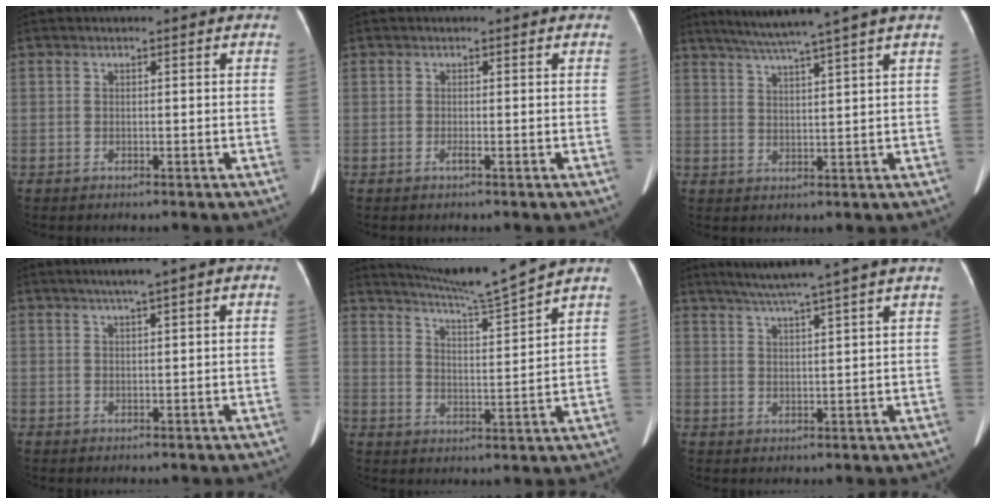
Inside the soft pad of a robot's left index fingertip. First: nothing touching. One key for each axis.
{"total": 0.6, "fx": -0.5, "fy": -0.1, "fz": 0.2, "tx": -0.009, "ty": -0.006, "tz": -0.011}
{"total": 9.2, "fx": 7.3, "fy": -2.1, "fz": 5.2, "tx": -0.086, "ty": 0.014, "tz": 0.109}
{"total": 3.4, "fx": 1.4, "fy": 0.1, "fz": 3.1, "tx": -0.052, "ty": 0.016, "tz": 0.021}
{"total": 9.6, "fx": 8.7, "fy": -2.6, "fz": 2.8, "tx": -0.058, "ty": -0.028, "tz": 0.151}
{"total": 7.9, "fx": 6.1, "fy": -1.9, "fz": 4.6, "tx": -0.074, "ty": 0.014, "tz": 0.094}